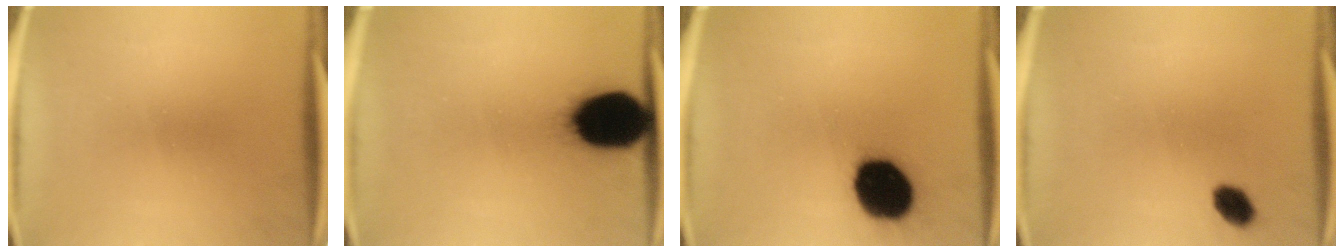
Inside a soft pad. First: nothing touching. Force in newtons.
{"total": 19.9}
{"total": 18.9}
{"total": 3.8}